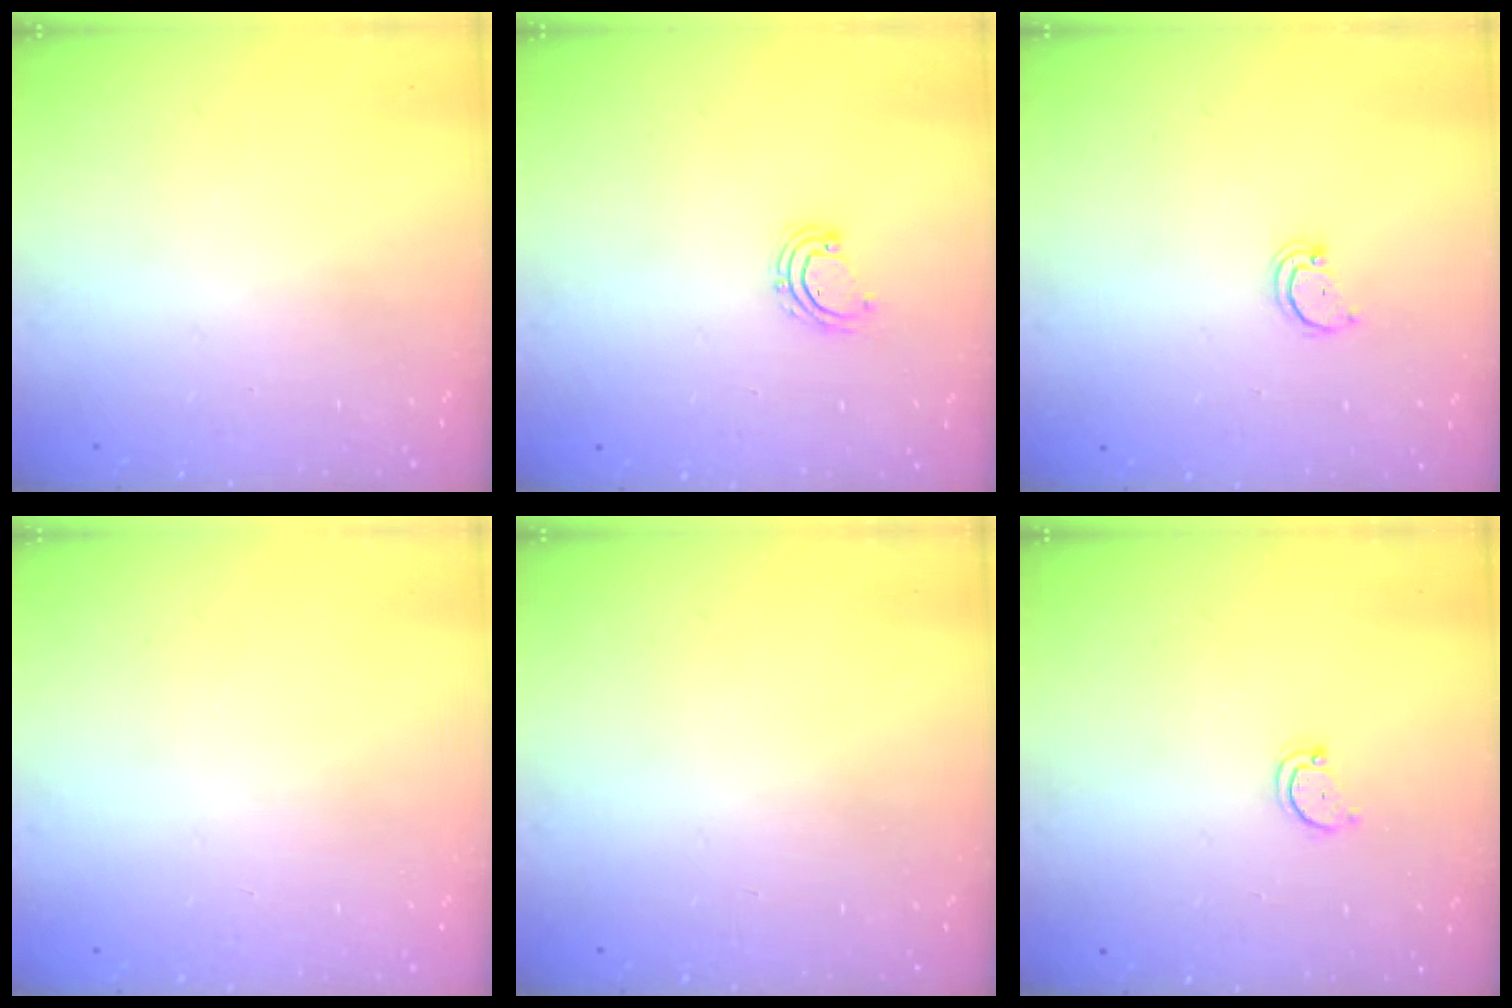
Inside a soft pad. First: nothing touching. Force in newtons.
{"total": 3.9, "press": 3.9, "slide": 0.2}
{"total": 2.1, "press": 2.1, "slide": 0.2}
{"total": 0.0}
{"total": 0.0}
{"total": 2.9, "press": 2.9, "slide": 0.4}